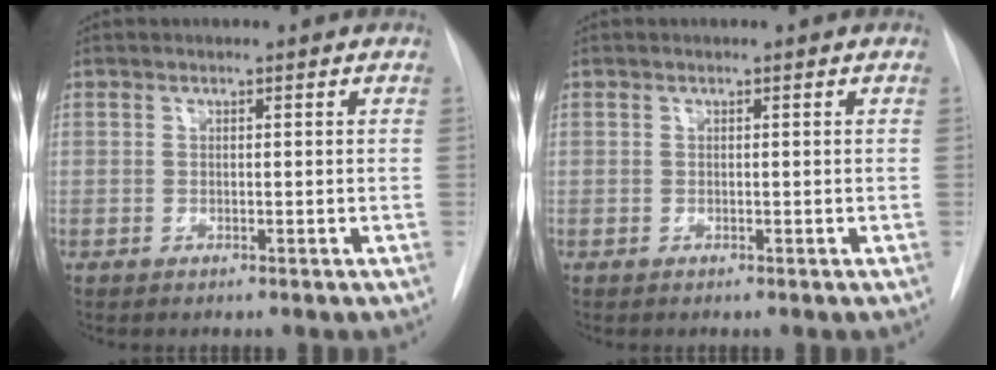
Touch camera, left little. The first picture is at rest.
{"total": 0.0}